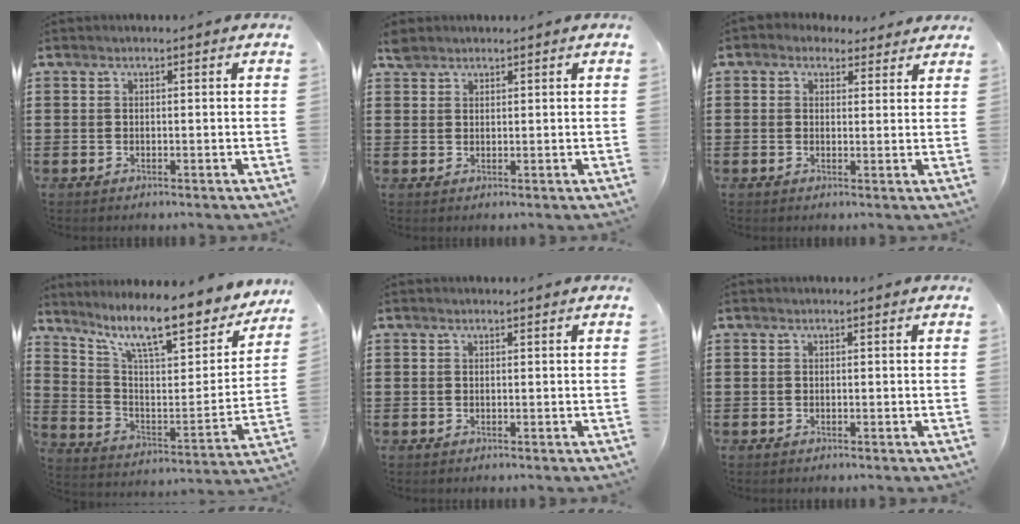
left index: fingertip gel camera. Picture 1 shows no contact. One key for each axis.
{"total": 2.0, "fx": 1.7, "fy": 1.0, "fz": 0.4, "tx": -0.013, "ty": 0.004, "tz": 0.034}
{"total": 2.3, "fx": 1.6, "fy": 1.7, "fz": 0.5, "tx": -0.010, "ty": 0.004, "tz": 0.026}
{"total": 11.9, "fx": 9.2, "fy": 2.3, "fz": 7.2, "tx": -0.151, "ty": -0.061, "tz": 0.151}
{"total": 0.0}
{"total": 0.0}